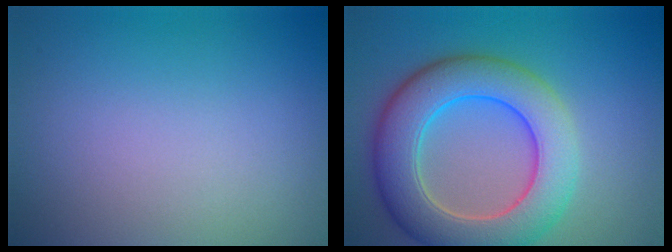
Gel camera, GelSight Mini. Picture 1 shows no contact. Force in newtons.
{"total": 8.6, "press": 8.6, "slide": 0.3}